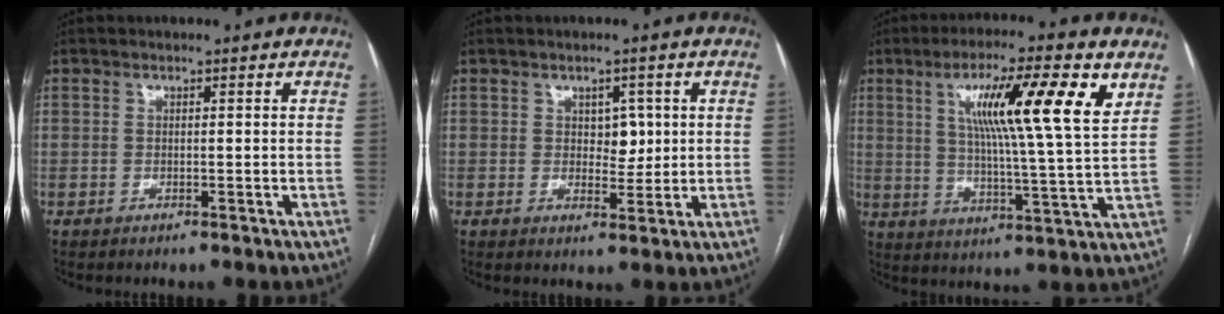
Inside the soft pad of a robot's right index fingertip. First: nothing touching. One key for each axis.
{"total": 3.4, "fx": 0.8, "fy": 2.3, "fz": 2.5, "tx": -0.026, "ty": 0.001, "tz": 0.015}
{"total": 15.2, "fx": 6.4, "fy": 0.2, "fz": 13.9, "tx": -0.226, "ty": 0.006, "tz": 0.093}